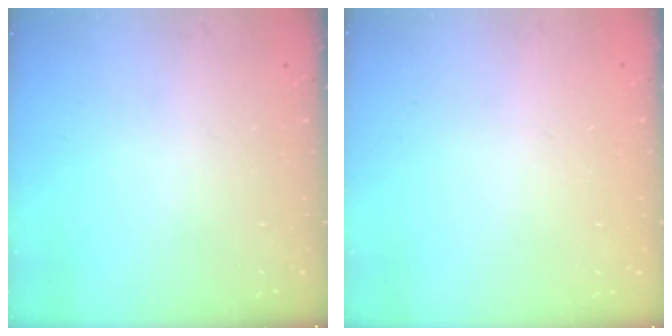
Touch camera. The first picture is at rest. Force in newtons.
{"total": 0.0}